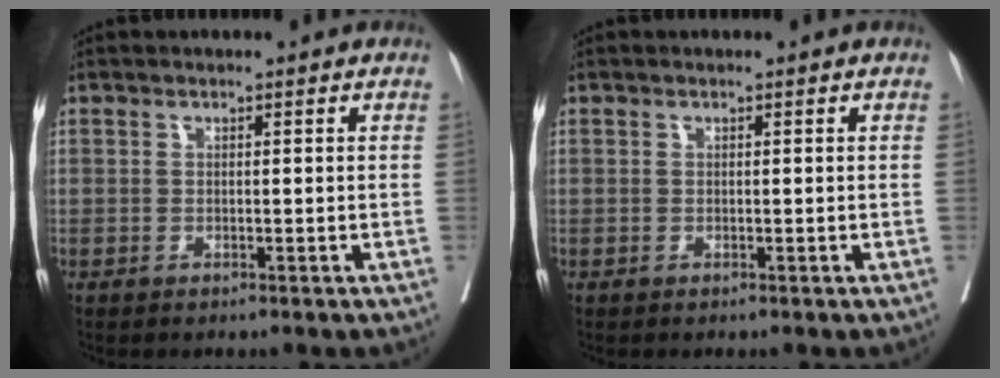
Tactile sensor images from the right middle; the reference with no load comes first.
{"total": 0.0}